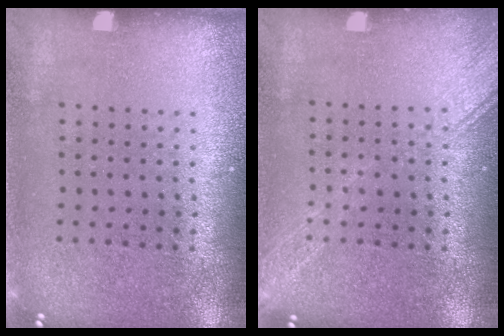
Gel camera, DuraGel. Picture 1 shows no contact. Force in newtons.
{"total": 2.6, "press": 2.6, "slide": 0.3}